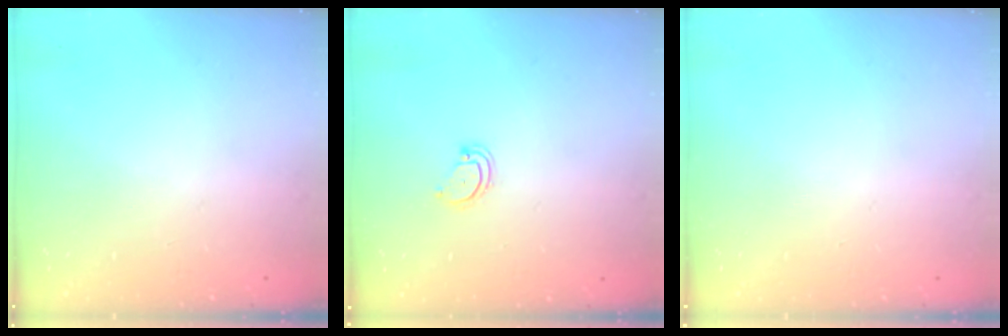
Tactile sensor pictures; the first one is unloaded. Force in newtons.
{"total": 3.1, "press": 3.1, "slide": 0.3}
{"total": 0.0}